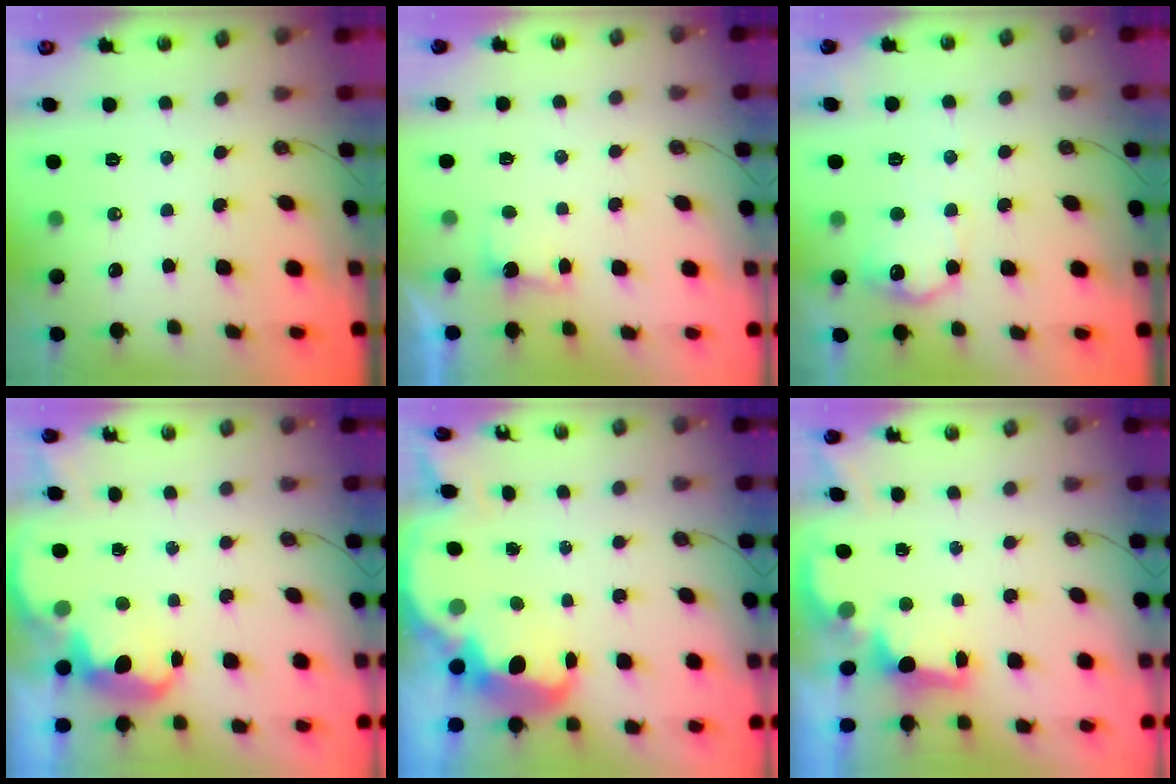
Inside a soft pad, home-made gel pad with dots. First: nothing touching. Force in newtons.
{"total": 2.2, "press": 1.9, "slide": 1.0}
{"total": 10.8, "press": 10.8, "slide": 0.2}
{"total": 3.8, "press": 3.6, "slide": 1.0}
{"total": 8.1, "press": 8.0, "slide": 0.5}
{"total": 2.0, "press": 1.9, "slide": 0.8}